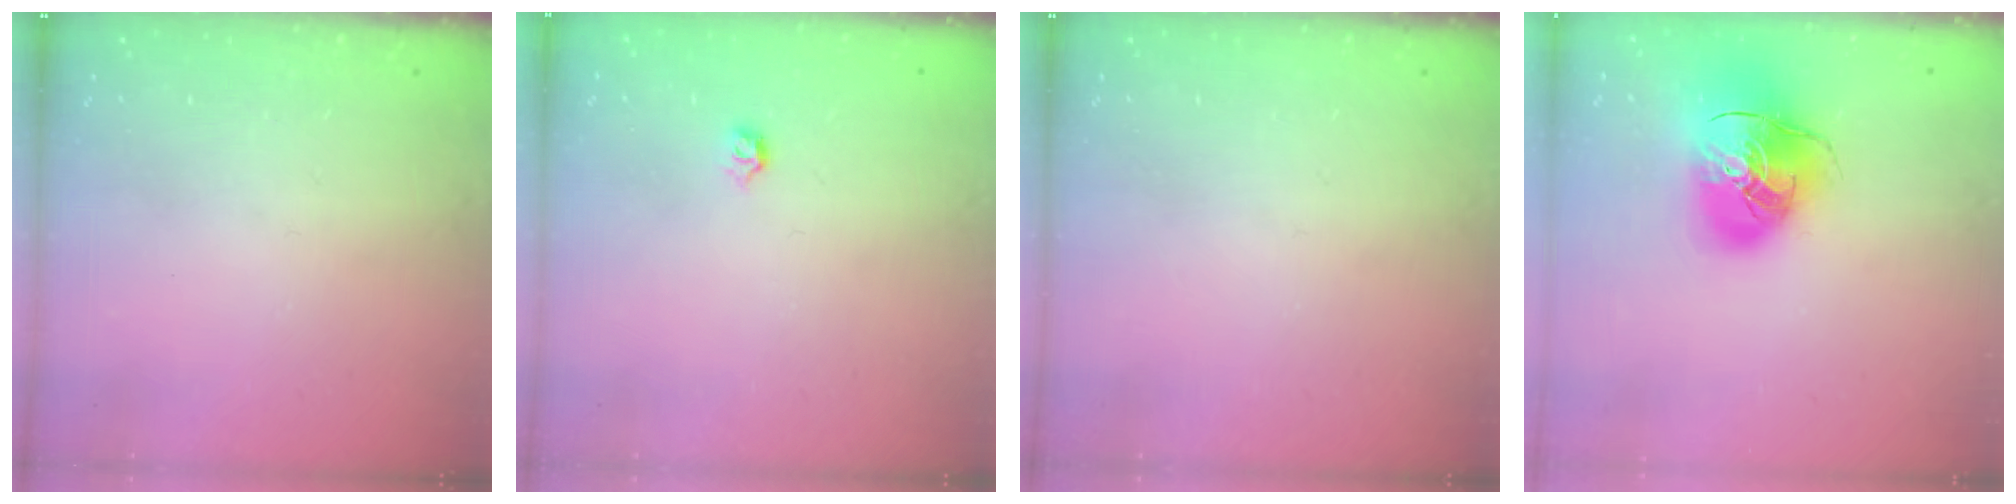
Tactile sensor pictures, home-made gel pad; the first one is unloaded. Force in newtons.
{"total": 2.8, "press": 2.7, "slide": 0.8}
{"total": 0.0}
{"total": 17.1, "press": 16.8, "slide": 2.9}